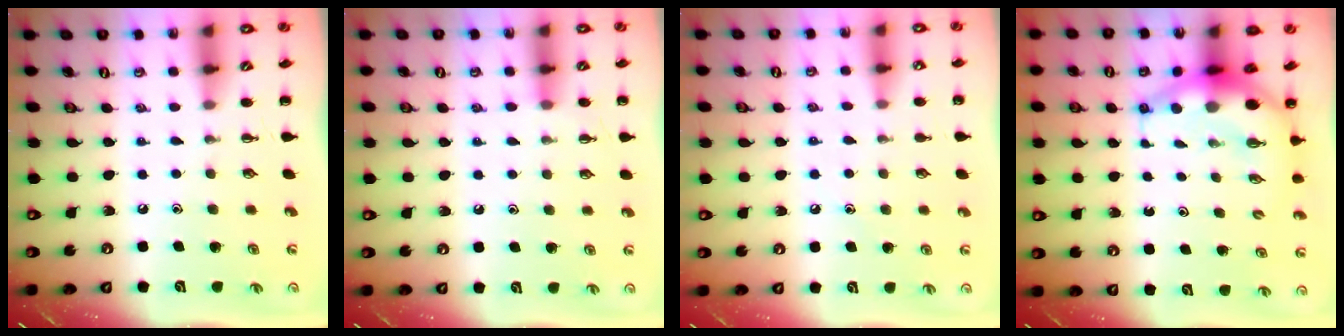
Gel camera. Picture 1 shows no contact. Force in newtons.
{"total": 7.5, "press": 7.2, "slide": 2.0}
{"total": 6.3, "press": 6.0, "slide": 1.8}
{"total": 7.3, "press": 7.1, "slide": 1.5}